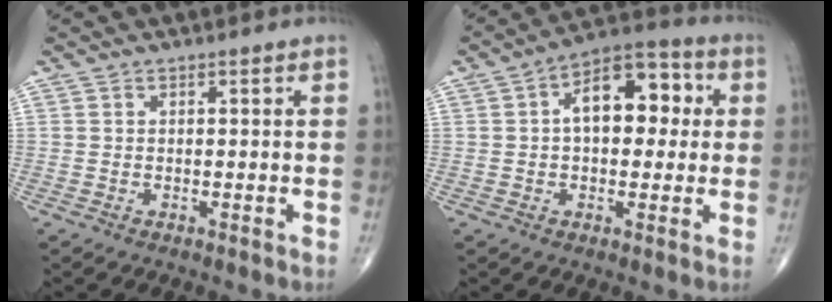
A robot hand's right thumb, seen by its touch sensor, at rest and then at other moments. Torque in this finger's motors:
{"motor_torque": [0.28, 2.50, 0.58, -0.44, 0.07]}